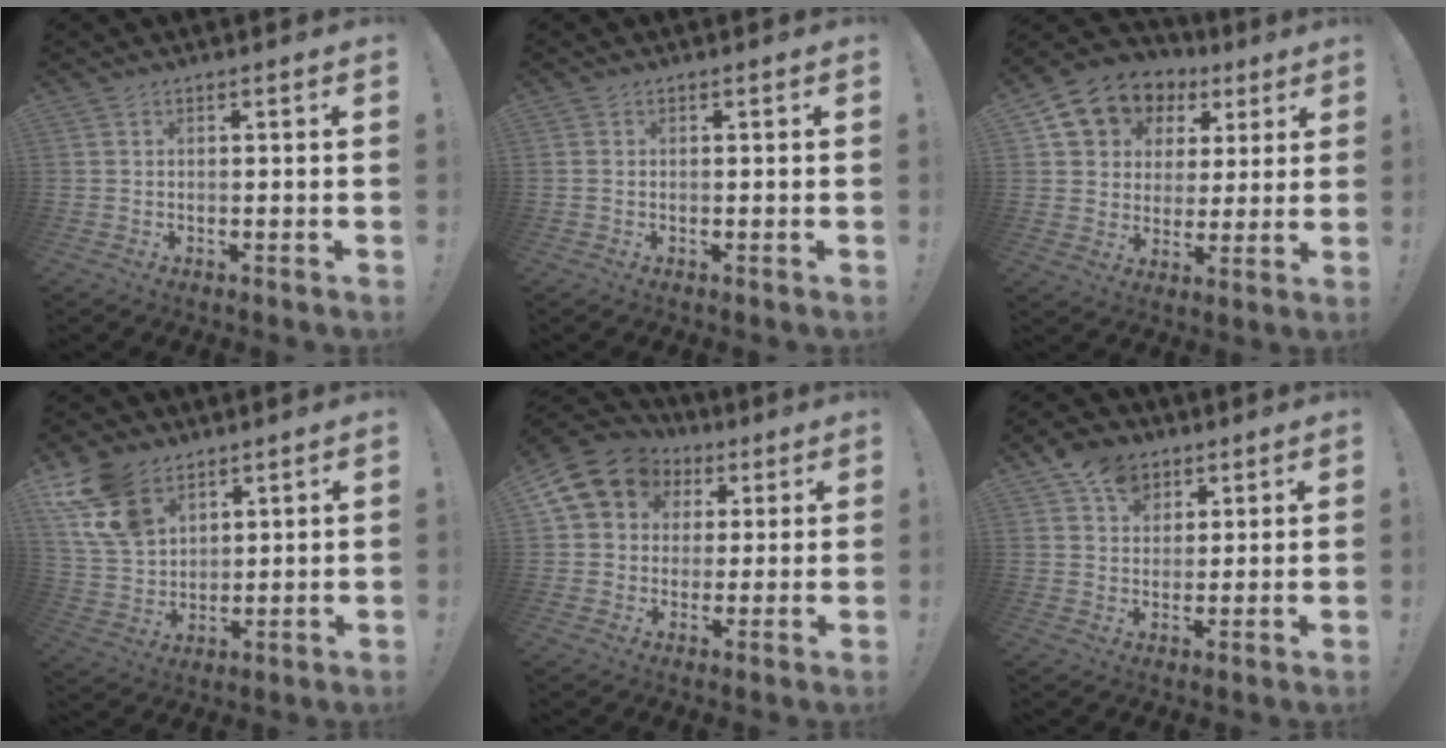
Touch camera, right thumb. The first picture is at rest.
{"total": 0.0}
{"total": 11.2, "force": [5.7, 8.8, 3.8], "torque": [-0.067, -0.034, 0.118]}
{"total": 15.1, "force": [8.7, 9.9, 7.3], "torque": [-0.146, -0.037, 0.173]}
{"total": 12.7, "force": [5.0, 10.5, 5.1], "torque": [-0.074, -0.022, 0.103]}
{"total": 10.1, "force": [5.5, 7.6, 3.7], "torque": [-0.050, -0.025, 0.107]}